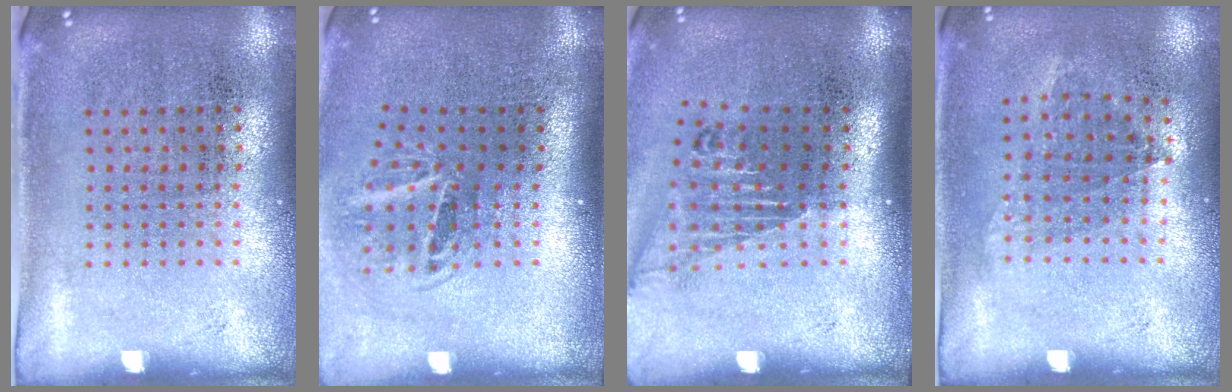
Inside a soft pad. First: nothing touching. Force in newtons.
{"total": 2.0, "press": 1.3, "slide": 1.5}
{"total": 1.6, "press": 1.2, "slide": 1.1}
{"total": 1.0, "press": 0.8, "slide": 0.6}